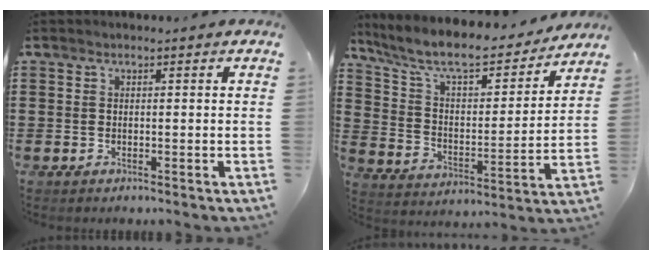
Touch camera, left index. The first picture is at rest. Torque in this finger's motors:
{"motor_torque": [1.66, -0.48, 0.36, 0.21]}